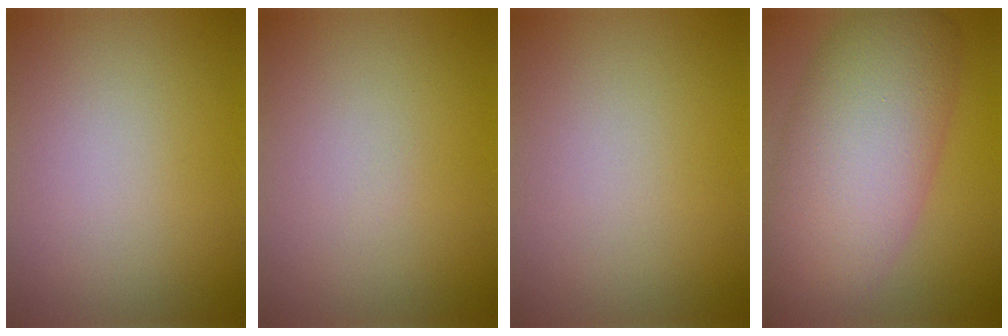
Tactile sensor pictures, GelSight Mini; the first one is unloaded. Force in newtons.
{"total": 0.0}
{"total": 0.0}
{"total": 11.2, "press": 11.1, "slide": 0.5}